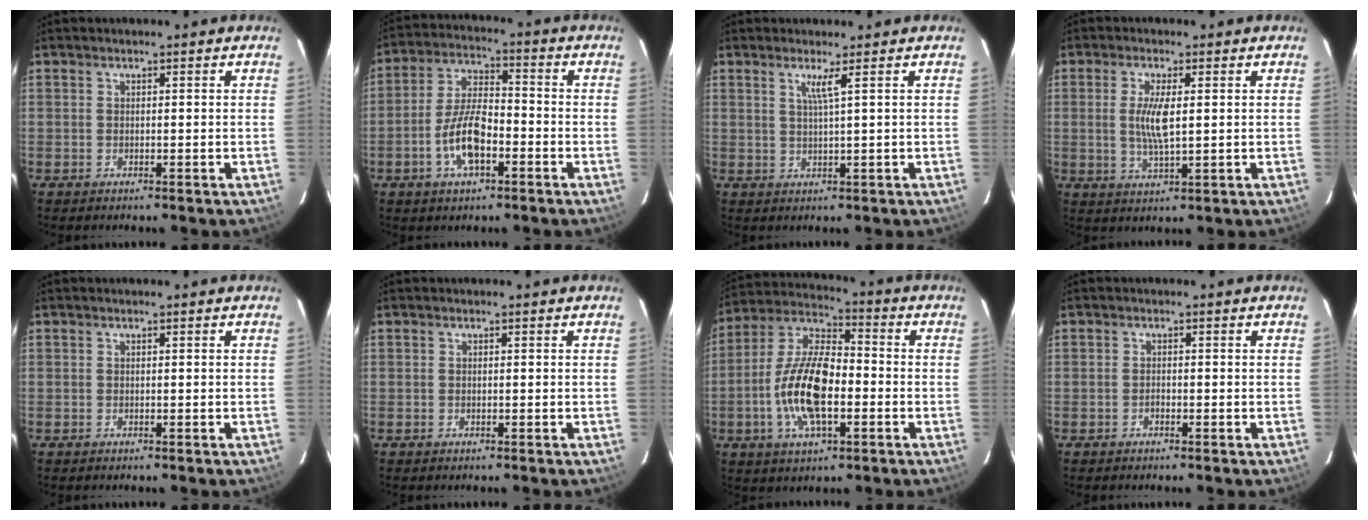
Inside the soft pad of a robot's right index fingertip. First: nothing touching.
{"total": 9.9, "force": [-4.0, 4.0, 8.2], "torque": [-0.168, 0.006, -0.071]}
{"total": 2.3, "force": [1.1, -0.8, 1.9], "torque": [-0.031, -0.007, 0.020]}
{"total": 5.8, "force": [0.7, 1.3, 5.6], "torque": [-0.112, -0.005, 0.012]}
{"total": 0.0}
{"total": 0.0}
{"total": 15.4, "force": [-3.6, 6.4, 13.5], "torque": [-0.277, 0.002, -0.071]}
{"total": 0.8, "force": [-0.5, 0.5, 0.2], "torque": [-0.004, 0.002, -0.010]}